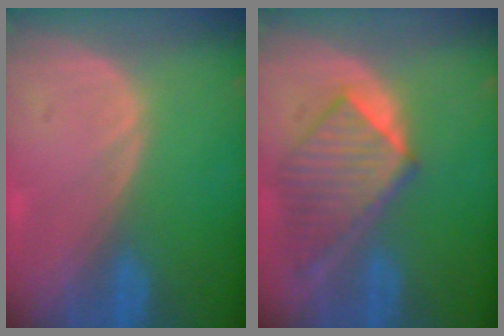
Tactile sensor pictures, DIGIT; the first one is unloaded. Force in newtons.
{"total": 7.8, "press": 7.6, "slide": 1.8}